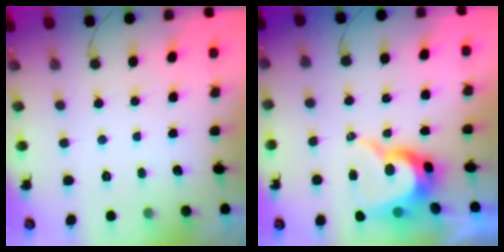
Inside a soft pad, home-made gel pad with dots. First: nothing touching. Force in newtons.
{"total": 12.8, "press": 12.8, "slide": 0.9}